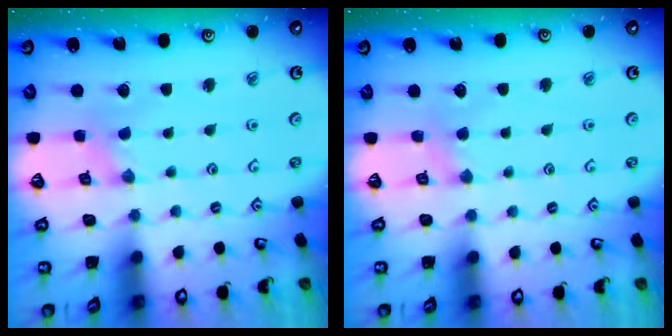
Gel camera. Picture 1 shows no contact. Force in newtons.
{"total": 2.1, "press": 2.1, "slide": 0.5}